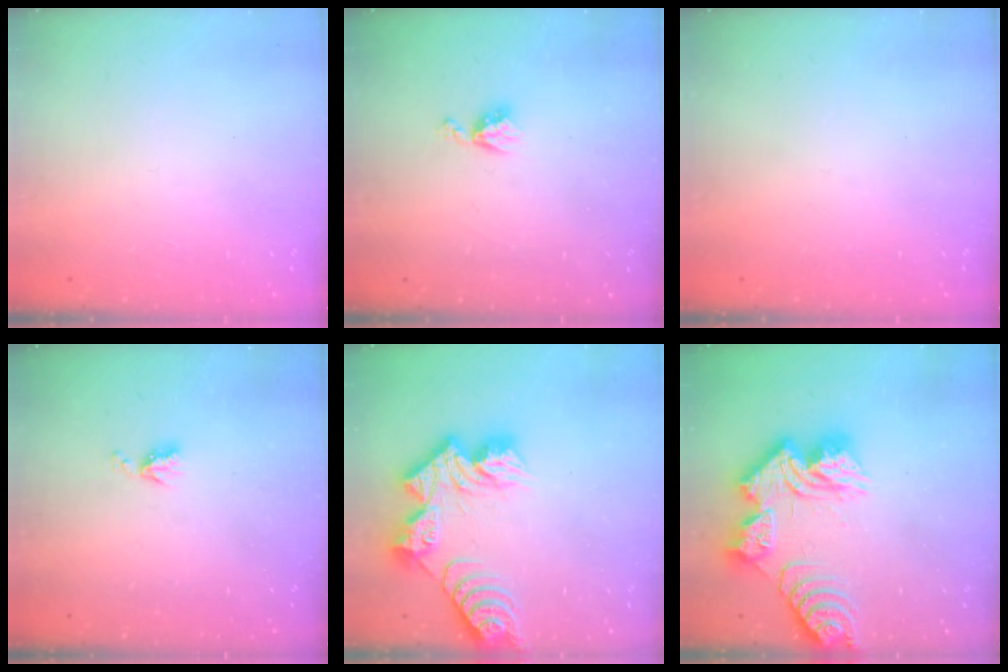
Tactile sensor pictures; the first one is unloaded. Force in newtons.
{"total": 5.5, "press": 5.5, "slide": 0.7}
{"total": 0.0}
{"total": 4.8, "press": 4.8, "slide": 0.7}
{"total": 13.5, "press": 13.5, "slide": 1.1}
{"total": 17.2, "press": 17.1, "slide": 1.7}